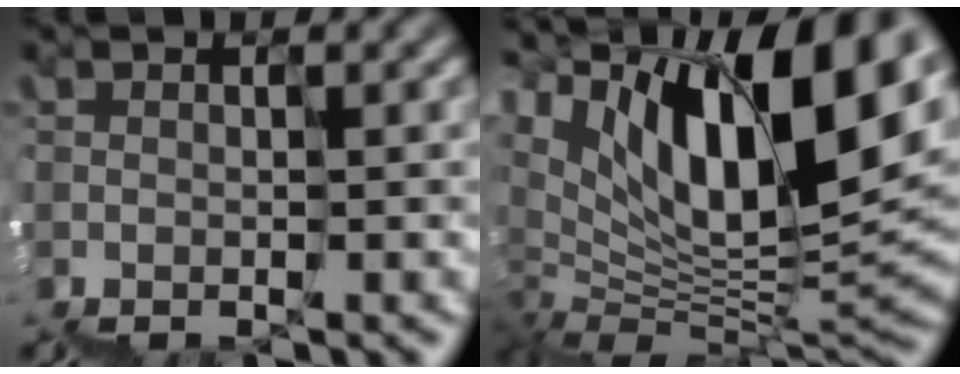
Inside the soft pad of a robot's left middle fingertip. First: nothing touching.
{"total": 14.8, "force": [8.2, 6.3, 10.6], "torque": [-0.169, 0.030, 0.155]}